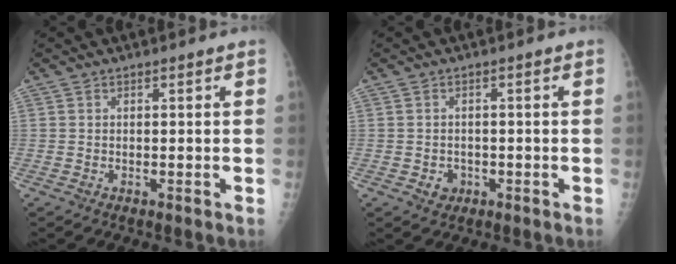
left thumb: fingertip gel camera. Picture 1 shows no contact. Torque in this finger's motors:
{"motor_torque": [-0.37, 0.30, 0.41, 0.15, 0.00]}